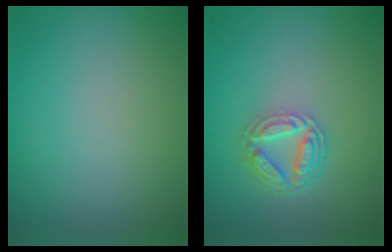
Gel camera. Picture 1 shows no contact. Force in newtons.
{"total": 4.0, "press": 3.1, "slide": 2.6}